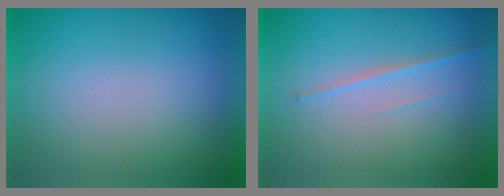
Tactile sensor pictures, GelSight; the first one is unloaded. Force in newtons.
{"total": 1.4}